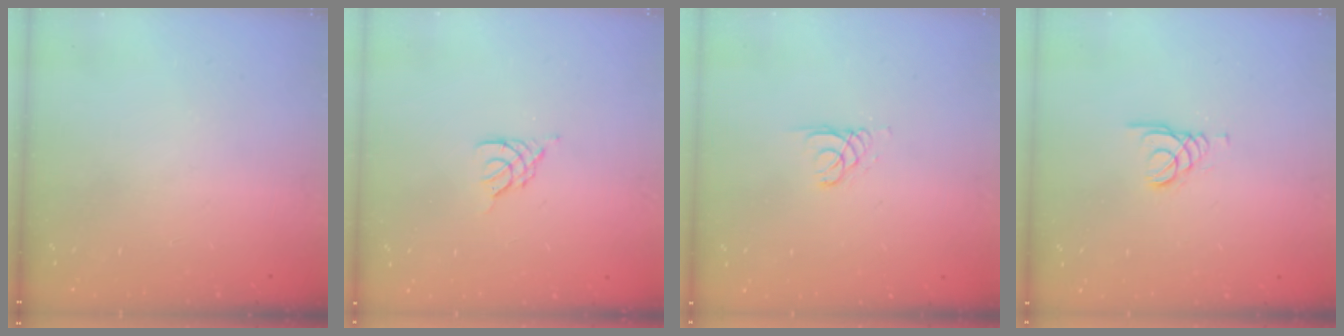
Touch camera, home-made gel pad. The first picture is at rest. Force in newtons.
{"total": 2.3, "press": 2.3, "slide": 0.5}
{"total": 1.3, "press": 1.3, "slide": 0.1}
{"total": 1.3, "press": 1.3, "slide": 0.1}